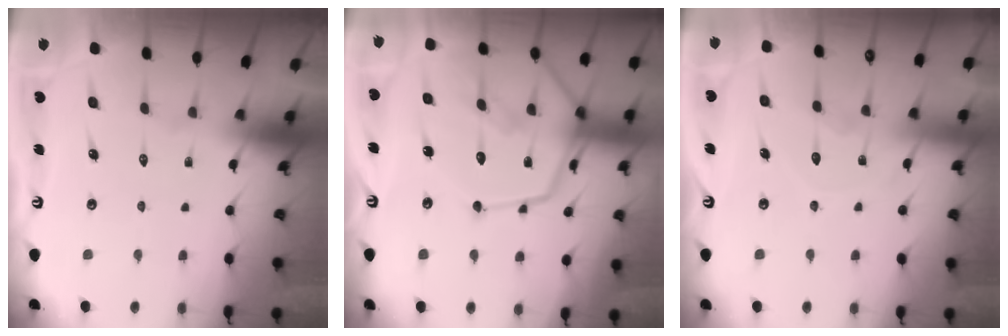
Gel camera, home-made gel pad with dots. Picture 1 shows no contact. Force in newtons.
{"total": 19.1, "press": 19.1, "slide": 1.8}
{"total": 7.9, "press": 7.9, "slide": 0.6}